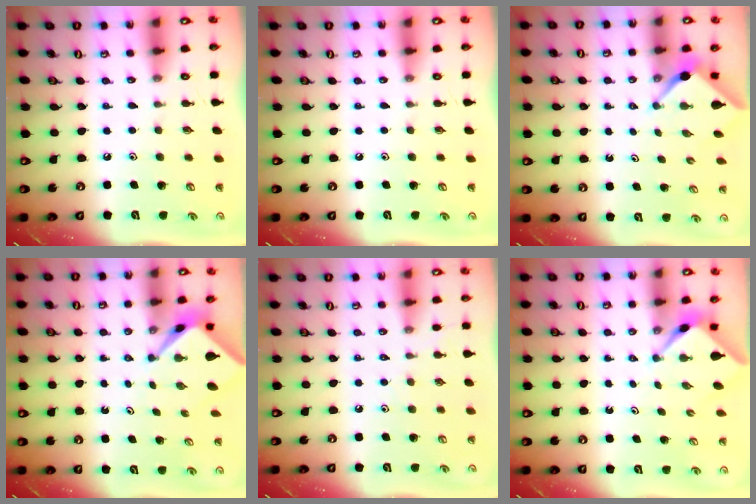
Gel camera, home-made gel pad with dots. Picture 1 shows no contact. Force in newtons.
{"total": 0.0}
{"total": 2.6, "press": 2.6, "slide": 0.3}
{"total": 2.4, "press": 2.4, "slide": 0.2}
{"total": 2.4, "press": 2.4, "slide": 0.4}
{"total": 2.3, "press": 2.3, "slide": 0.3}